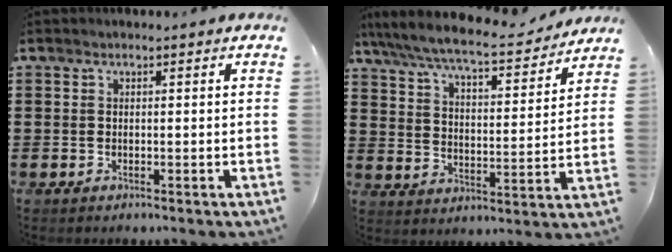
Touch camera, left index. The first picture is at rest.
{"total": 7.9, "force": [7.2, 0.2, 3.3], "torque": [-0.095, -0.043, 0.120]}